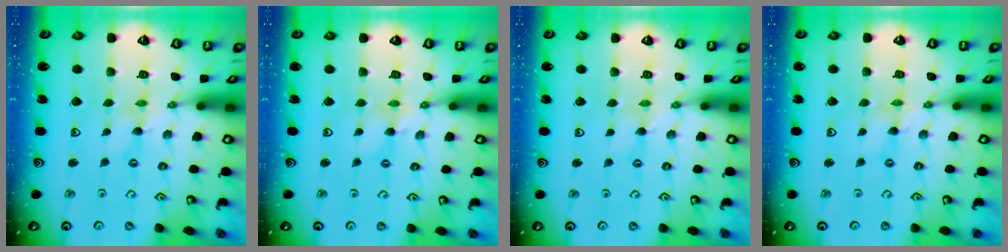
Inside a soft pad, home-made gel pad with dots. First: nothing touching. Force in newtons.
{"total": 1.3, "press": 1.3, "slide": 0.2}
{"total": 1.7, "press": 1.7, "slide": 0.4}
{"total": 0.6, "press": 0.6, "slide": 0.1}